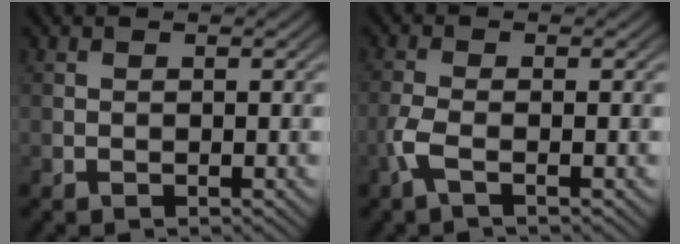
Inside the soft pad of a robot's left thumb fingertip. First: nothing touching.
{"total": 2.9, "force": [-1.4, 0.7, 2.4], "torque": [-0.063, 0.001, -0.039]}